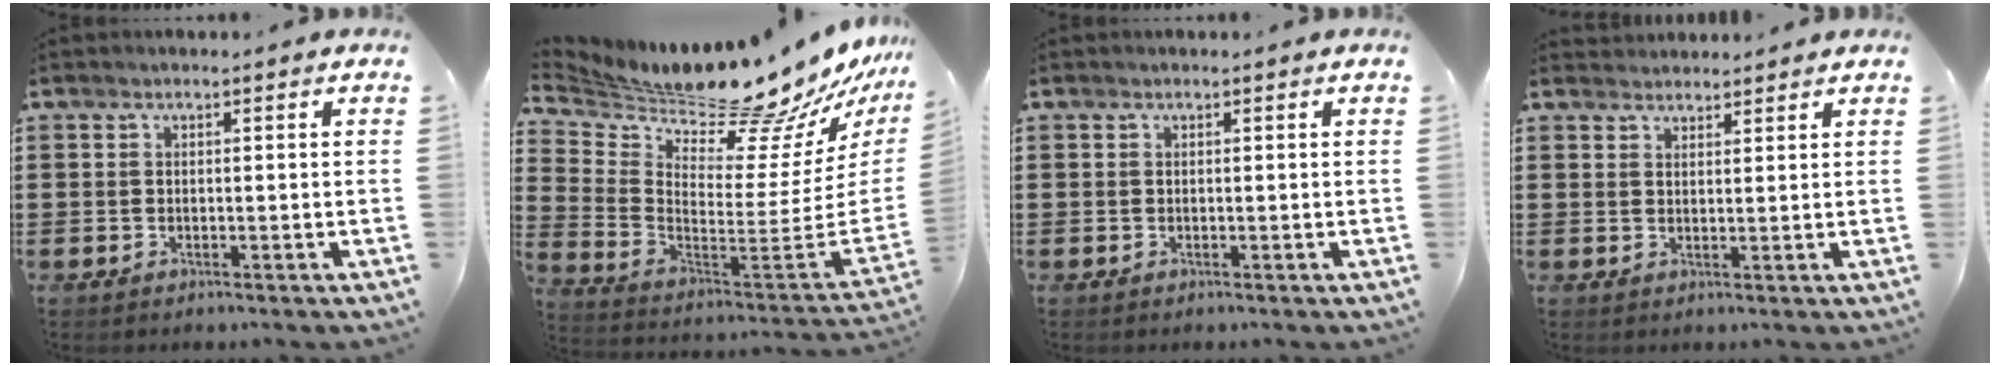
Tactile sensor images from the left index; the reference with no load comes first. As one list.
[{"total": 12.2, "force": [11.8, 0.5, 3.2], "torque": [-0.076, -0.115, 0.185]}, {"total": 0.0}, {"total": 1.9, "force": [1.9, 0.3, -0.5], "torque": [0.003, -0.001, 0.037]}]